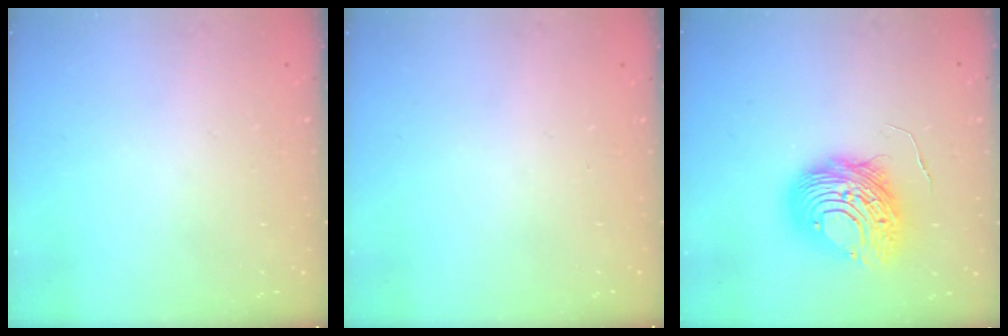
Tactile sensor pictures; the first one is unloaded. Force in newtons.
{"total": 0.0}
{"total": 13.2, "press": 13.2, "slide": 1.3}